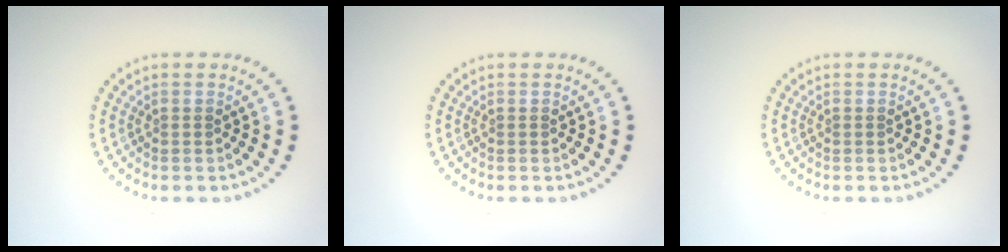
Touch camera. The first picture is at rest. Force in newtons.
{"total": 0.0}
{"total": 0.0}